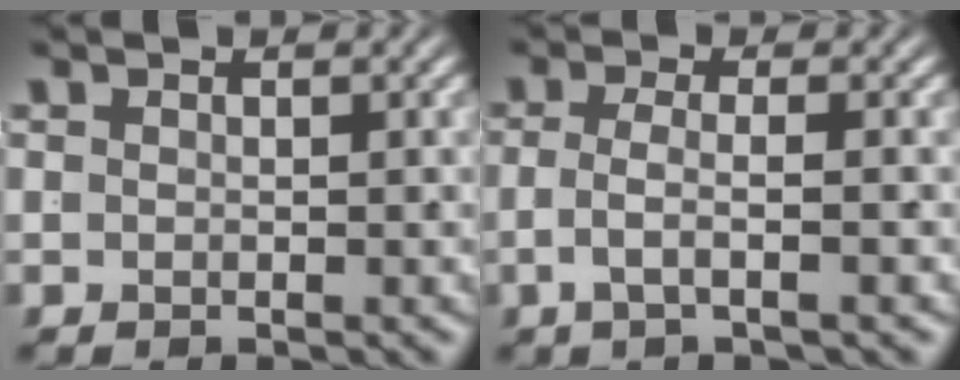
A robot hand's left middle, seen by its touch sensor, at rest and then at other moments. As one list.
[{"total": 2.4, "force": [-0.9, -0.2, 2.2], "torque": [-0.040, -0.011, -0.011]}]